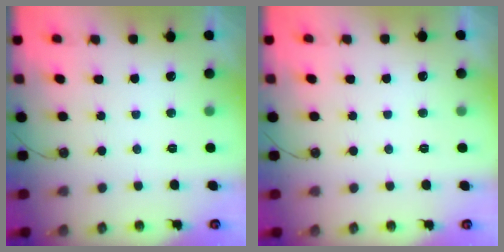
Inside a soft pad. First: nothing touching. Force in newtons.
{"total": 0.0}